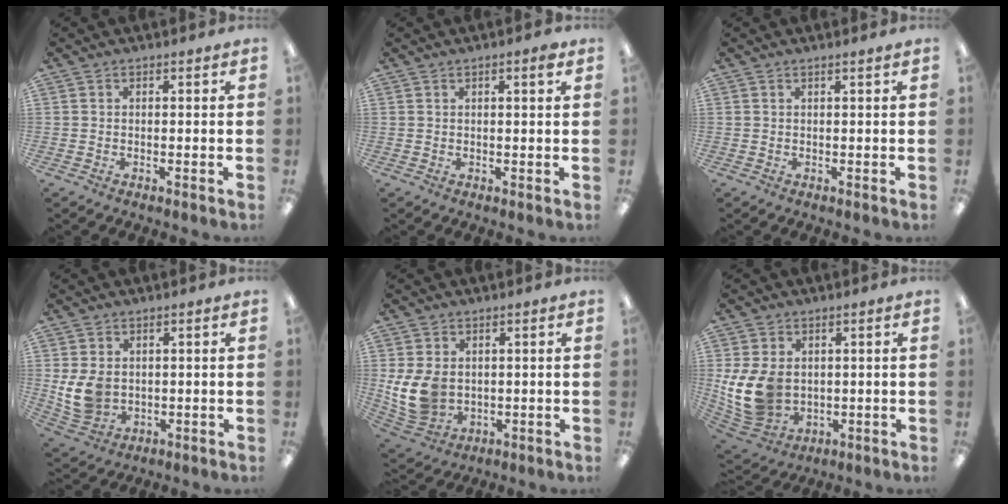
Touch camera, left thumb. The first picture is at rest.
{"total": 1.7, "force": [1.0, 0.2, 1.3], "torque": [-0.022, -0.001, 0.015]}
{"total": 0.7, "force": [0.5, -0.1, 0.5], "torque": [-0.008, -0.001, 0.009]}
{"total": 7.7, "force": [0.7, 6.3, 4.3], "torque": [-0.108, 0.001, 0.016]}
{"total": 10.2, "force": [0.2, 8.0, 6.2], "torque": [-0.151, 0.004, 0.009]}
{"total": 13.0, "force": [0.5, 10.1, 8.2], "torque": [-0.207, -0.007, 0.013]}